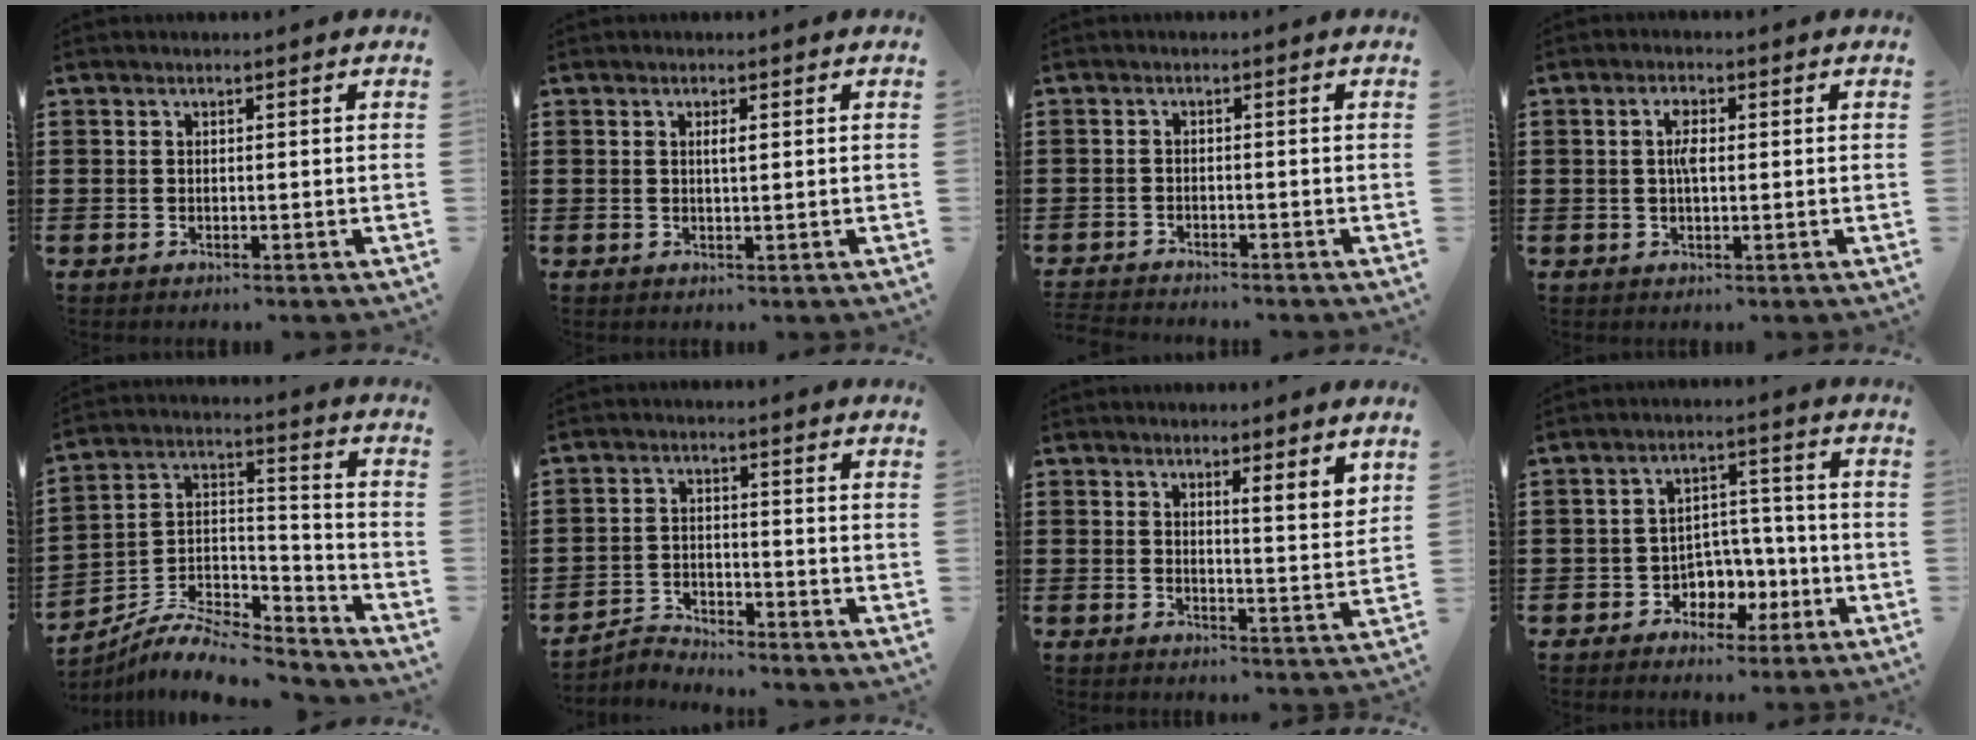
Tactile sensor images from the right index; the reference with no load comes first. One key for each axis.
{"total": 1.2, "fx": 0.3, "fy": 0.2, "fz": 1.2, "tx": -0.023, "ty": 0.002, "tz": 0.004}
{"total": 1.8, "fx": -1.8, "fy": 0.1, "fz": -0.3, "tx": -0.001, "ty": 0.000, "tz": -0.040}
{"total": 3.0, "fx": 0.3, "fy": 1.1, "fz": 2.8, "tx": -0.057, "ty": 0.004, "tz": 0.003}
{"total": 8.5, "fx": -7.6, "fy": 2.5, "fz": 2.9, "tx": -0.054, "ty": 0.014, "tz": -0.148}
{"total": 2.9, "fx": -2.8, "fy": 0.5, "fz": -0.2, "tx": -0.007, "ty": 0.002, "tz": -0.062}
{"total": 2.8, "fx": 2.5, "fy": -0.1, "fz": 1.3, "tx": -0.028, "ty": -0.007, "tz": 0.041}
{"total": 5.4, "fx": -2.2, "fy": 4.4, "fz": 2.1, "tx": -0.037, "ty": 0.013, "tz": -0.040}